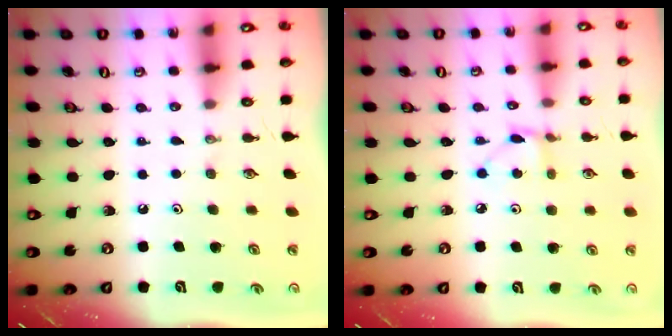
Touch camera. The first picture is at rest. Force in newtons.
{"total": 3.6, "press": 3.5, "slide": 0.4}